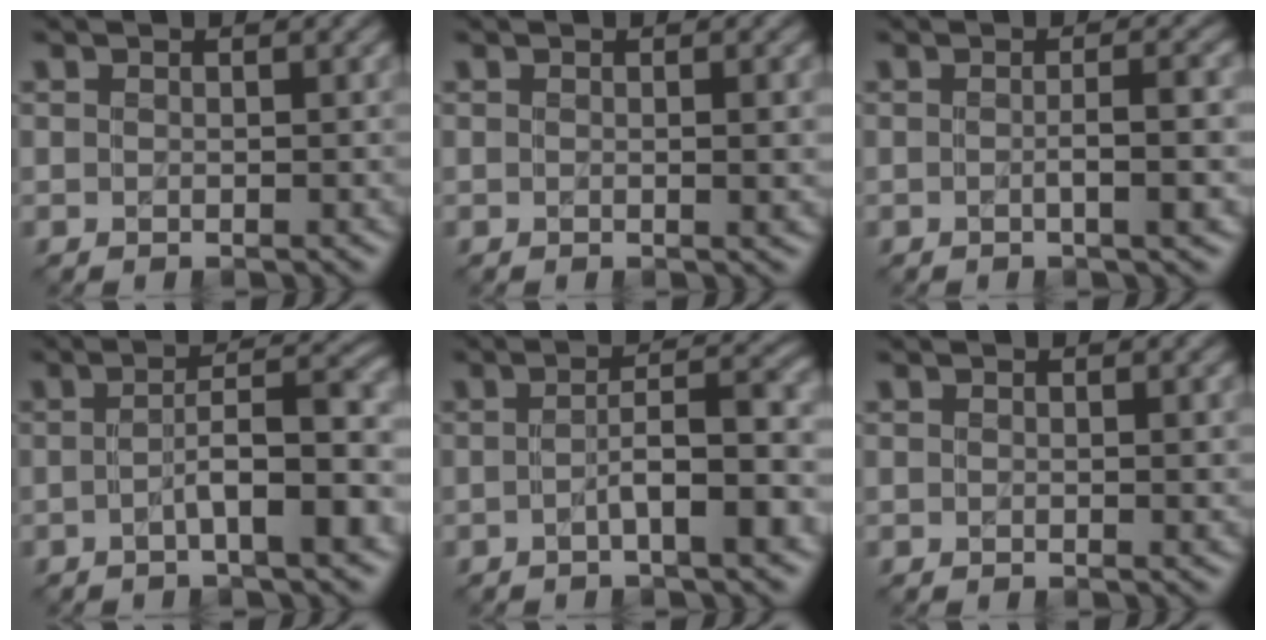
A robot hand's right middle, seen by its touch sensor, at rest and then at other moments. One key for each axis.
{"total": 1.2, "fx": 0.2, "fy": 0.2, "fz": 1.2, "tx": -0.019, "ty": -0.002, "tz": 0.001}
{"total": 2.9, "fx": -0.2, "fy": 0.7, "fz": 2.8, "tx": -0.033, "ty": 0.005, "tz": -0.004}
{"total": 6.6, "fx": -1.4, "fy": 1.5, "fz": 6.3, "tx": -0.084, "ty": 0.016, "tz": -0.030}
{"total": 5.9, "fx": -1.3, "fy": 1.4, "fz": 5.6, "tx": -0.075, "ty": 0.014, "tz": -0.026}
{"total": 0.6, "fx": 0.2, "fy": 0.1, "fz": 0.6, "tx": -0.008, "ty": -0.002, "tz": 0.003}